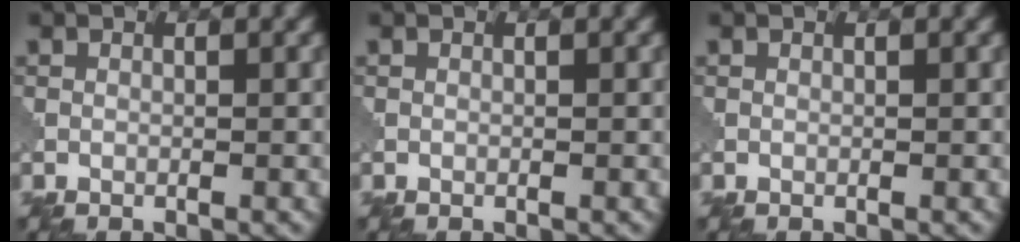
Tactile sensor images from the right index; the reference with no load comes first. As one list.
[{"total": 0.0}, {"total": 0.0}]